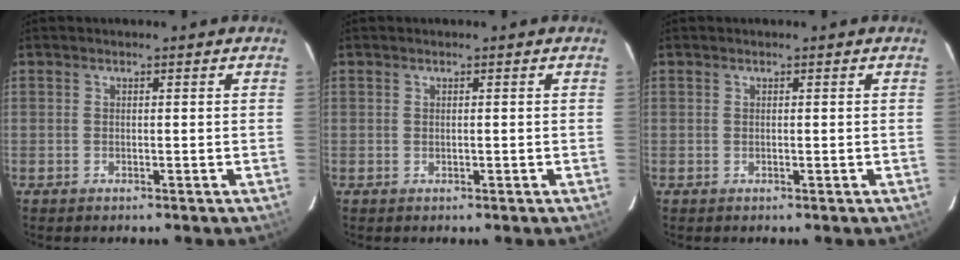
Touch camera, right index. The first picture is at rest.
{"total": 0.0}
{"total": 0.0}